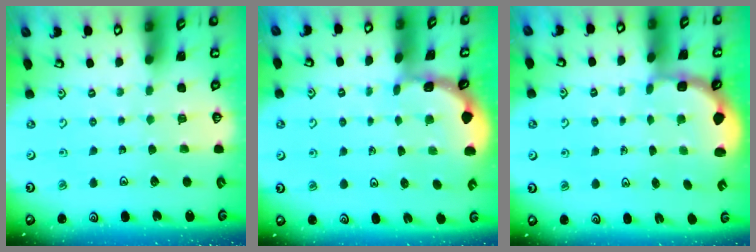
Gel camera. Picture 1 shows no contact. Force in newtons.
{"total": 1.1, "press": 1.1, "slide": 0.1}
{"total": 2.6, "press": 1.9, "slide": 1.8}